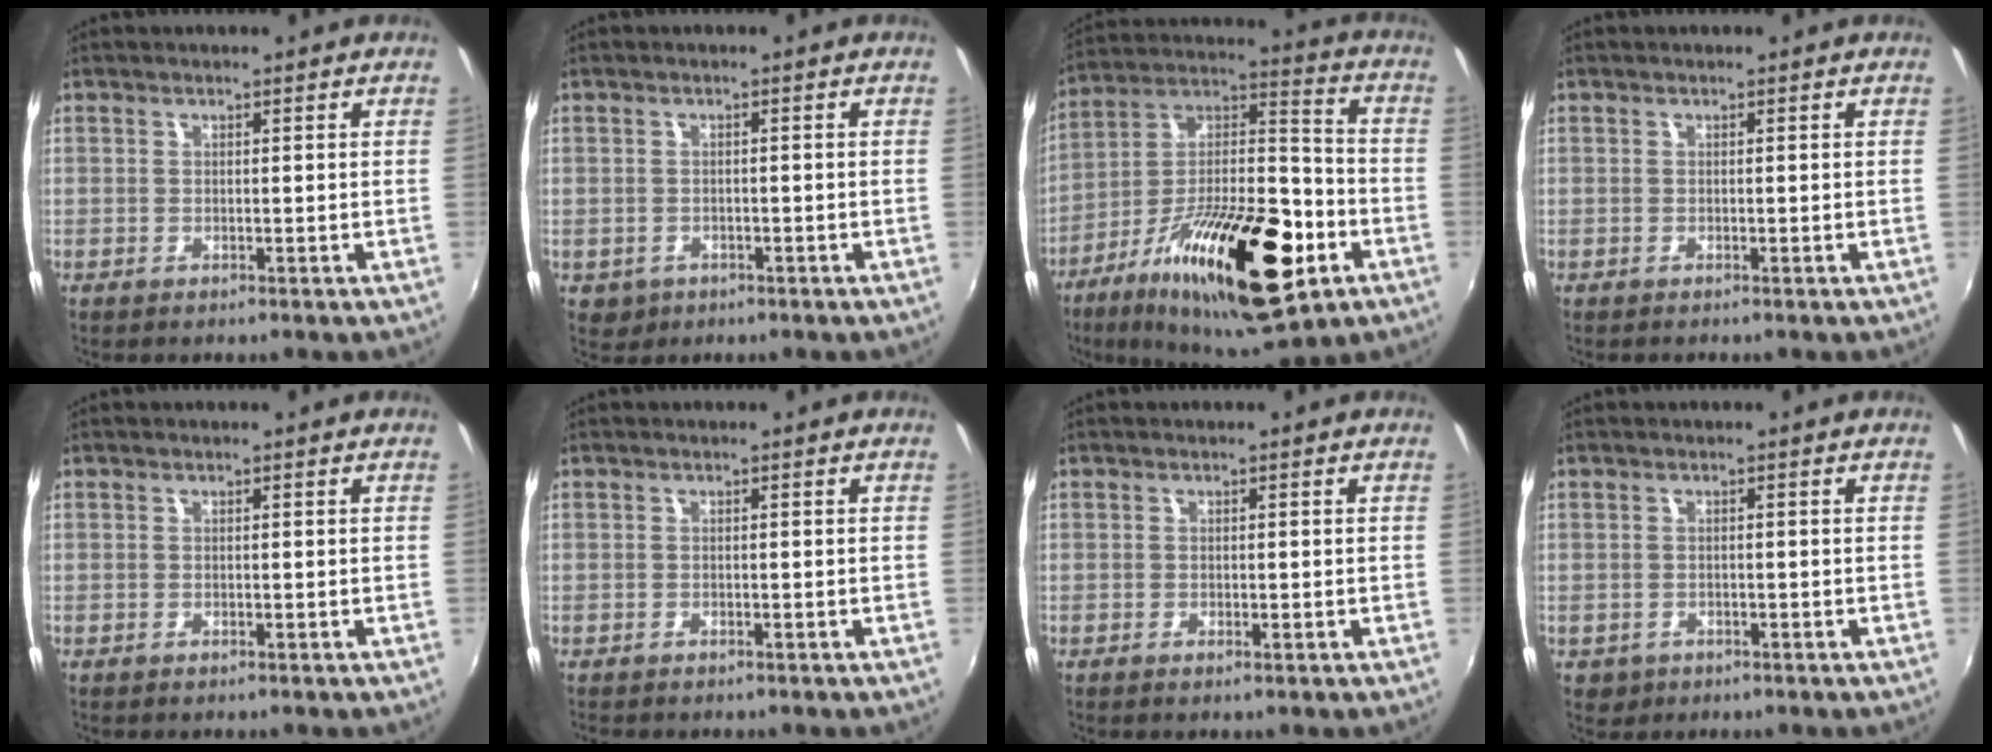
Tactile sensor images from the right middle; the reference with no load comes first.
{"total": 3.7, "force": [-1.2, 3.2, 1.3], "torque": [-0.036, -0.004, -0.010]}
{"total": 27.5, "force": [-12.1, 10.0, 22.6], "torque": [-0.378, -0.019, -0.191]}
{"total": 0.0}
{"total": 0.0}
{"total": 1.2, "force": [-1.0, 0.6, 0.3], "torque": [-0.010, -0.004, -0.016]}
{"total": 0.8, "force": [-0.4, 0.4, 0.5], "torque": [-0.009, -0.002, -0.008]}
{"total": 3.2, "force": [-1.2, 2.7, 1.2], "torque": [-0.032, -0.004, -0.012]}